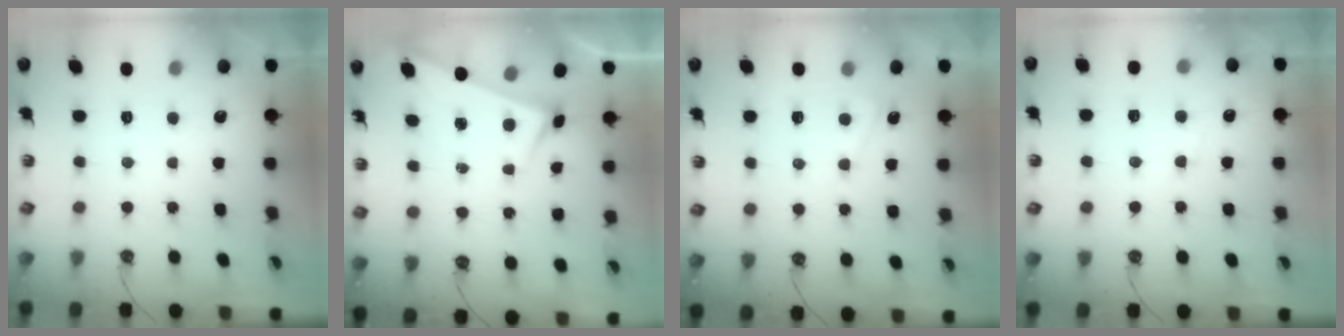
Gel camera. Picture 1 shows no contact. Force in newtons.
{"total": 3.1, "press": 3.1, "slide": 0.1}
{"total": 2.3, "press": 2.3, "slide": 0.3}
{"total": 0.8, "press": 0.4, "slide": 0.7}